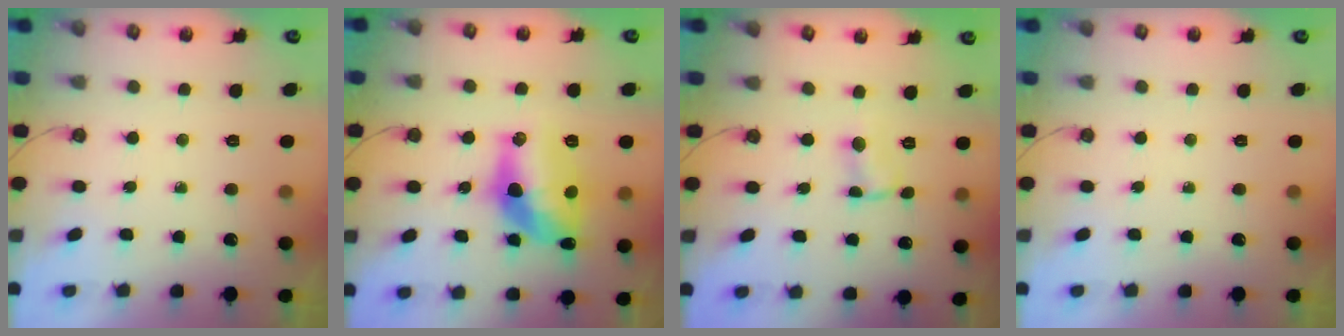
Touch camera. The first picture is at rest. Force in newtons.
{"total": 16.2, "press": 15.9, "slide": 3.2}
{"total": 1.8, "press": 1.8, "slide": 0.2}
{"total": 0.0}